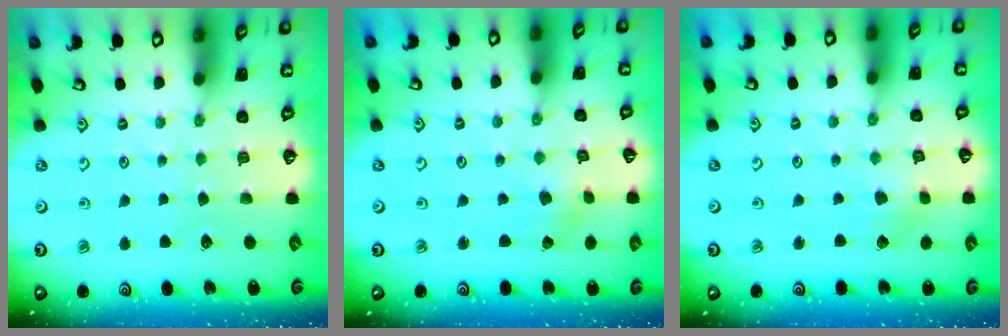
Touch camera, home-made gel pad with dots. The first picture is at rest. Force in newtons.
{"total": 1.6, "press": 1.5, "slide": 0.2}
{"total": 2.8, "press": 2.8, "slide": 0.2}